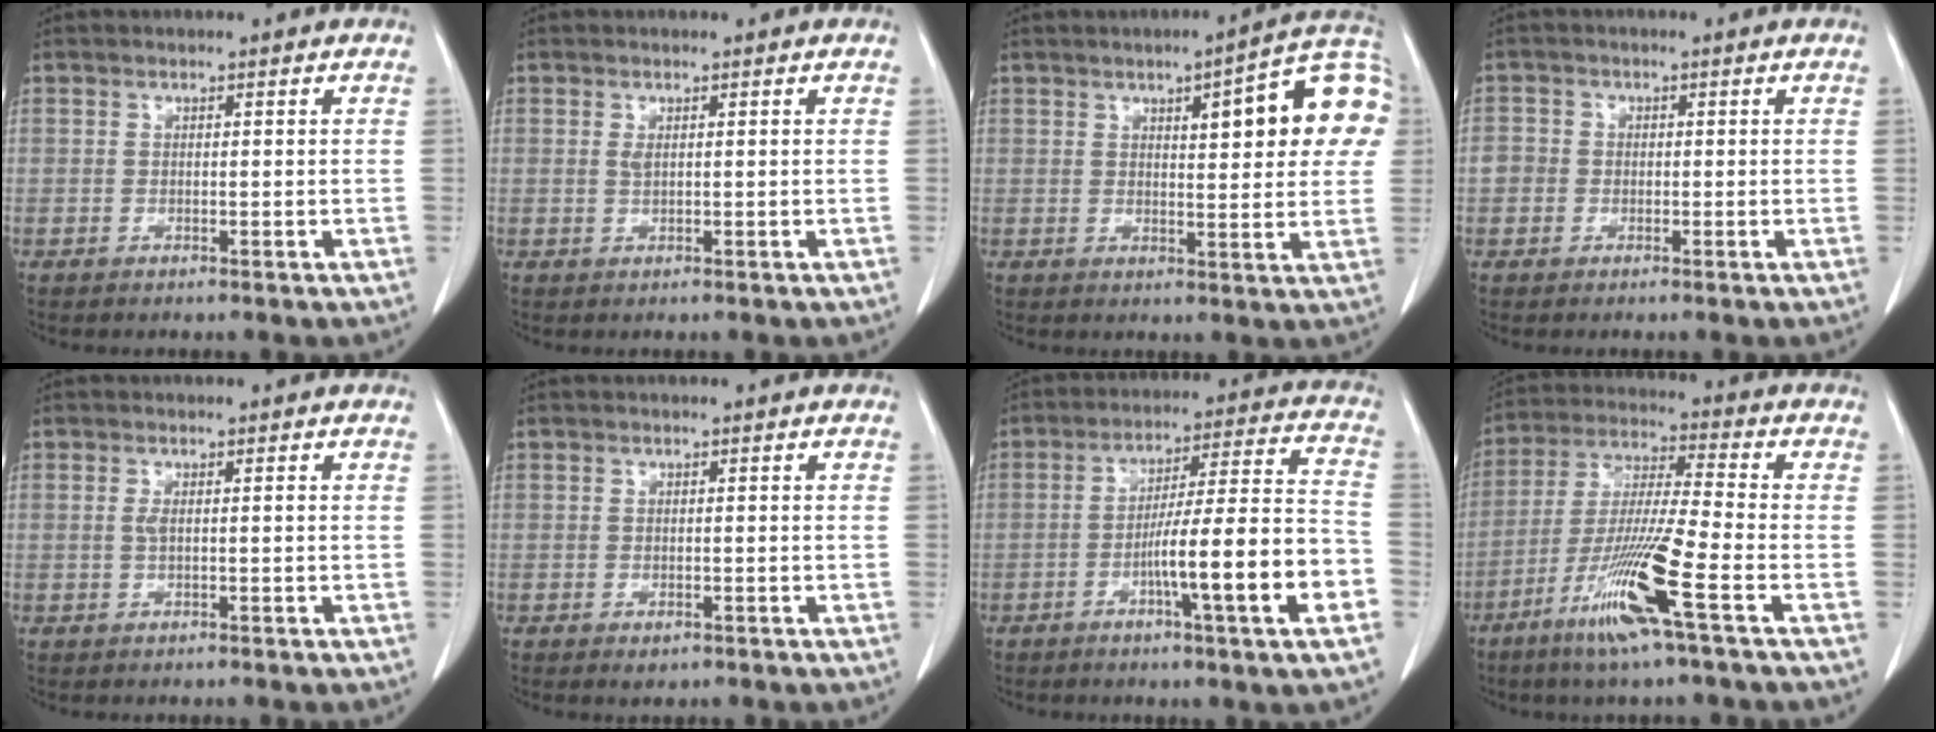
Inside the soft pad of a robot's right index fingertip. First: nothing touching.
{"total": 0.9, "force": [0.4, 0.3, 0.8], "torque": [-0.018, -0.003, 0.008]}
{"total": 14.1, "force": [4.1, 3.2, 13.1], "torque": [-0.160, 0.024, 0.043]}
{"total": 2.7, "force": [-0.3, 2.6, 0.6], "torque": [0.000, 0.012, -0.009]}
{"total": 1.3, "force": [0.1, 0.2, 1.3], "torque": [-0.027, 0.000, 0.002]}
{"total": 1.3, "force": [-0.8, 0.6, 0.8], "torque": [-0.010, -0.001, -0.005]}
{"total": 15.6, "force": [-5.3, 0.1, 14.6], "torque": [-0.229, 0.009, -0.081]}
{"total": 13.7, "force": [-6.5, -0.7, 12.0], "torque": [-0.243, -0.025, -0.126]}